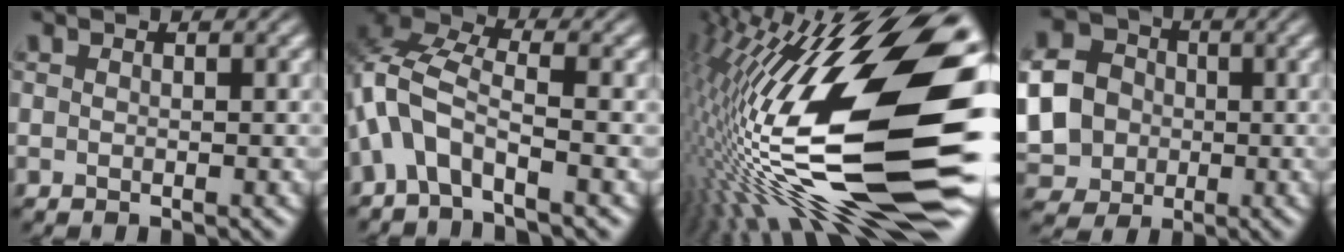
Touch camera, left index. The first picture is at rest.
{"total": 6.0, "force": [-2.3, 2.5, 5.0], "torque": [-0.116, 0.012, -0.061]}
{"total": 19.2, "force": [-2.2, 5.1, 18.4], "torque": [-0.315, 0.027, -0.056]}
{"total": 8.9, "force": [-0.8, 7.7, 4.3], "torque": [-0.107, -0.008, -0.034]}